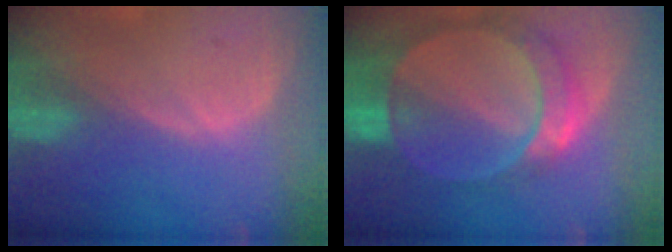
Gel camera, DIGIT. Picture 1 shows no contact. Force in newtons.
{"total": 9.5, "press": 8.2, "slide": 4.8}